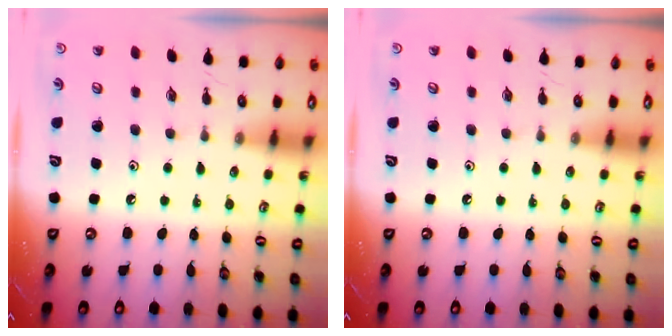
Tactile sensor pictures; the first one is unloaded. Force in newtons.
{"total": 0.0}